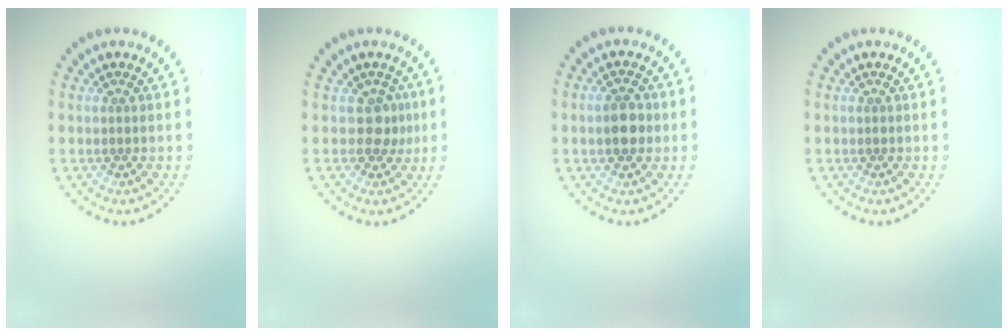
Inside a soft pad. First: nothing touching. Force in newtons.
{"total": 1.9, "press": 1.5, "slide": 1.0}
{"total": 3.1, "press": 3.1, "slide": 0.1}
{"total": 0.0}